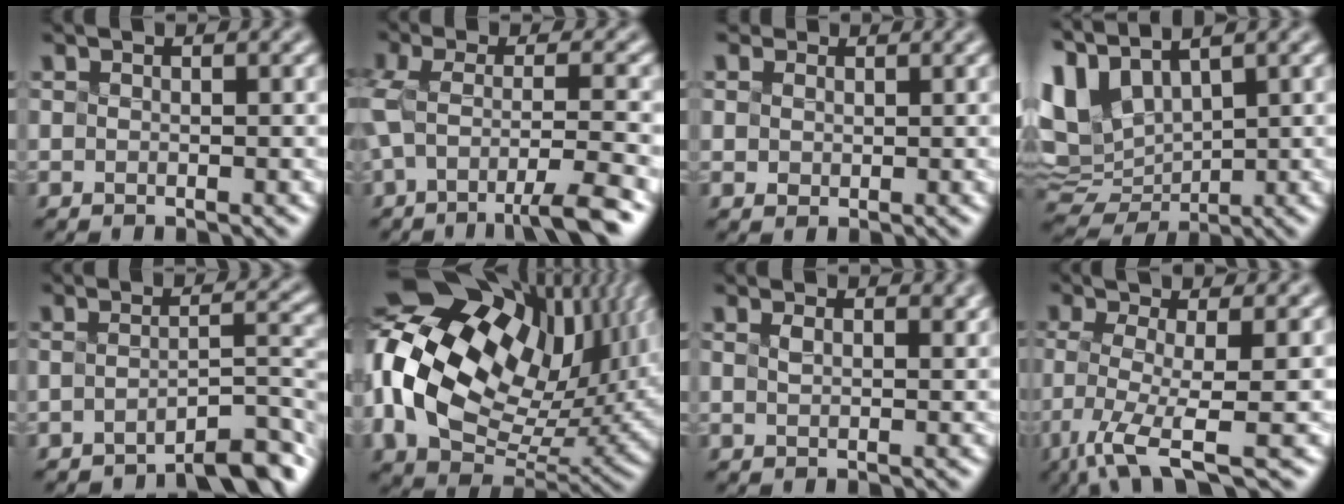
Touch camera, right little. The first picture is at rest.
{"total": 5.4, "force": [-3.9, 0.0, 3.8], "torque": [-0.089, -0.015, -0.041]}
{"total": 1.3, "force": [0.4, 0.2, -1.2], "torque": [-0.012, -0.008, 0.046]}
{"total": 4.2, "force": [1.8, 2.6, 2.7], "torque": [-0.100, -0.008, 0.068]}
{"total": 4.6, "force": [-4.4, -0.6, 1.1], "torque": [-0.020, -0.001, -0.042]}
{"total": 18.1, "force": [3.6, 12.6, 12.4], "torque": [-0.272, -0.004, 0.110]}
{"total": 0.7, "force": [-0.1, -0.5, -0.5], "torque": [0.001, -0.006, 0.023]}
{"total": 4.8, "force": [-3.2, -0.3, 3.5], "torque": [-0.084, -0.017, -0.034]}